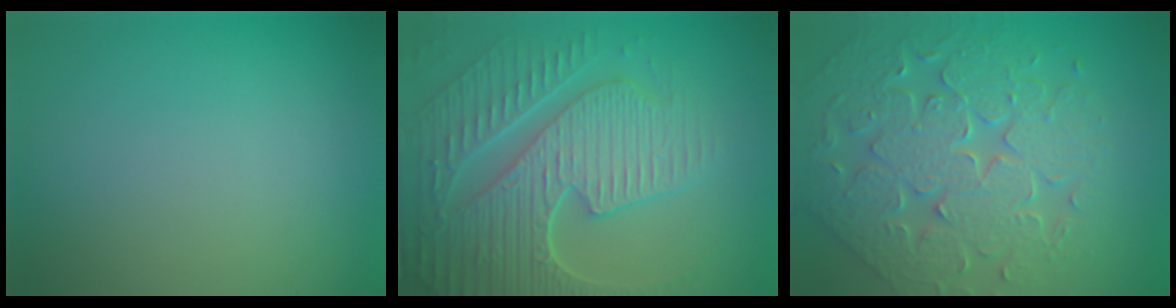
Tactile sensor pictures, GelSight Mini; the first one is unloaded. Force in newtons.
{"total": 8.9, "press": 6.5, "slide": 6.1}
{"total": 7.2, "press": 6.2, "slide": 3.5}